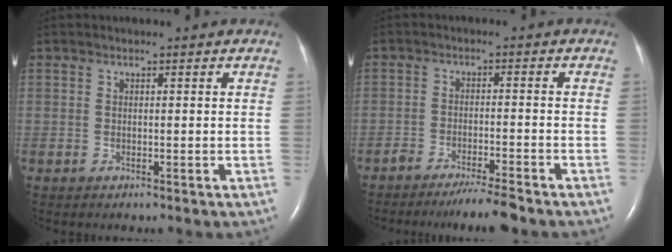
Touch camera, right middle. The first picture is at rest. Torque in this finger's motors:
{"motor_torque": [-0.05, -0.10, 0.05, 0.05]}